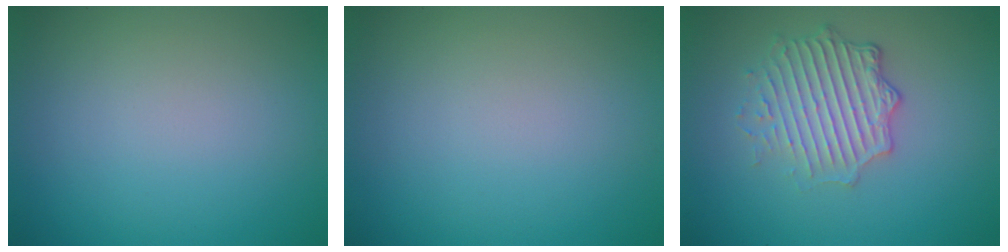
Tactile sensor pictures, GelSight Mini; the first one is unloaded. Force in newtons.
{"total": 0.0}
{"total": 4.7, "press": 3.5, "slide": 3.1}